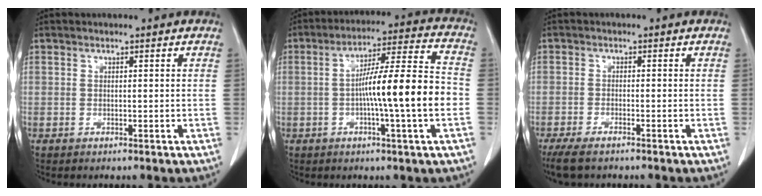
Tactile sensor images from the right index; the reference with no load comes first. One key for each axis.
{"total": 14.0, "fx": -2.3, "fy": -0.1, "fz": 13.8, "tx": -0.223, "ty": 0.013, "tz": -0.043}
{"total": 5.0, "fx": -3.8, "fy": 1.2, "fz": 2.9, "tx": -0.053, "ty": -0.011, "tz": -0.060}